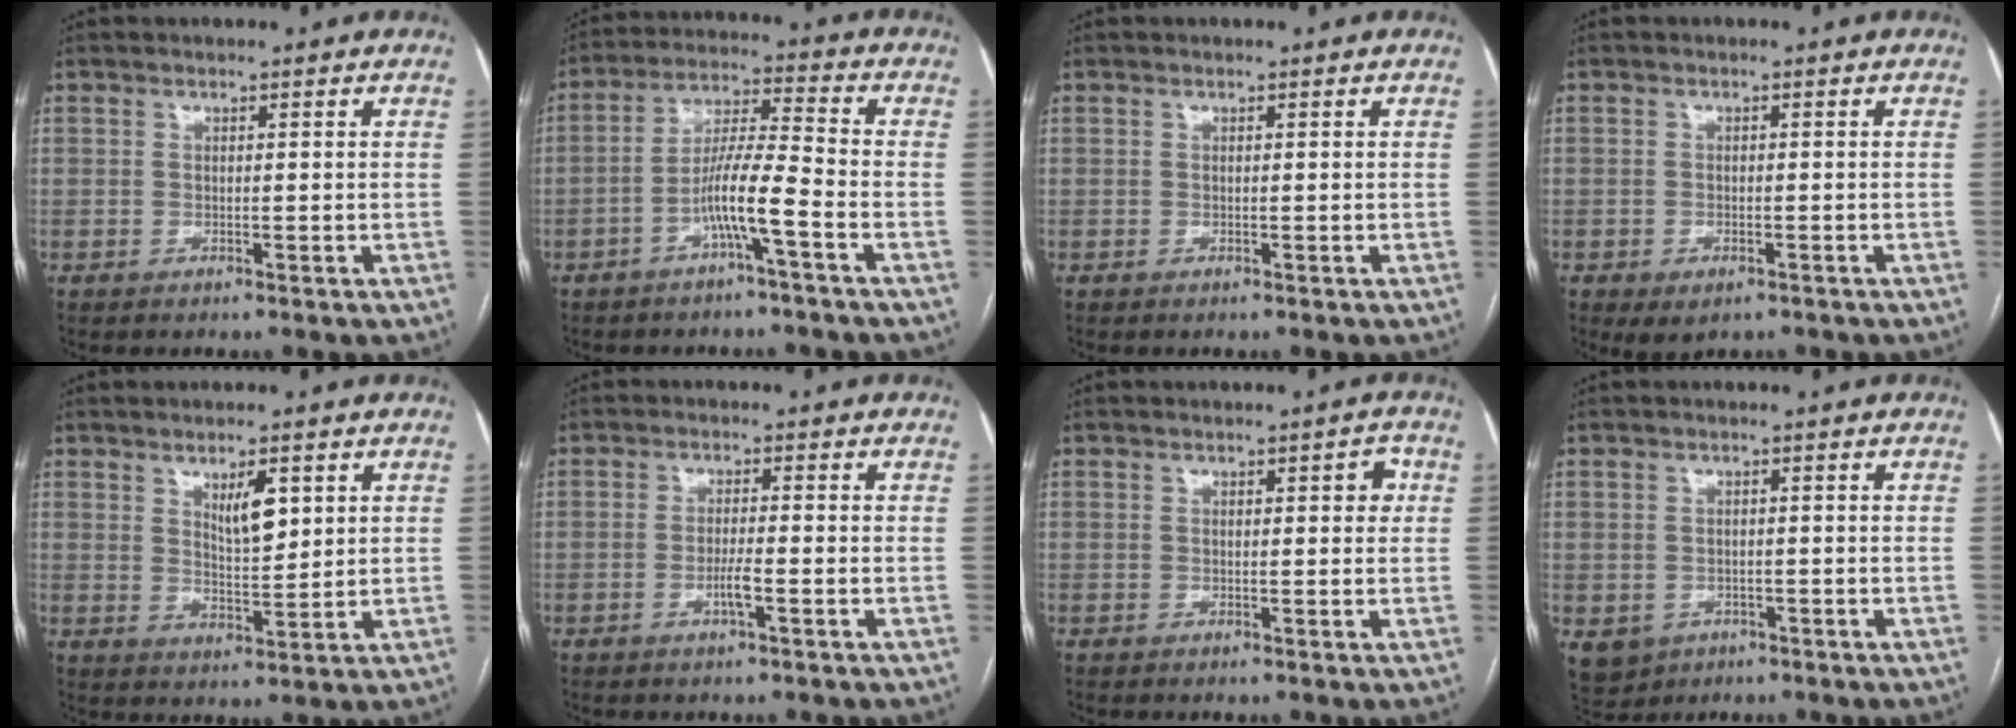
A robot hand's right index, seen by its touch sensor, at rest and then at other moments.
{"total": 7.9, "force": [-3.6, -0.2, 7.0], "torque": [-0.139, 0.015, -0.067]}
{"total": 0.0}
{"total": 3.2, "force": [-1.9, 1.8, 1.9], "torque": [-0.029, -0.004, -0.018]}
{"total": 5.2, "force": [2.3, 1.6, 4.4], "torque": [-0.078, -0.006, 0.045]}
{"total": 2.6, "force": [-1.1, 0.0, 2.3], "torque": [-0.047, -0.001, -0.022]}
{"total": 2.3, "force": [0.6, 0.9, 2.1], "torque": [-0.020, 0.007, 0.006]}
{"total": 6.1, "force": [-2.5, 5.3, 1.7], "torque": [-0.034, 0.001, -0.027]}